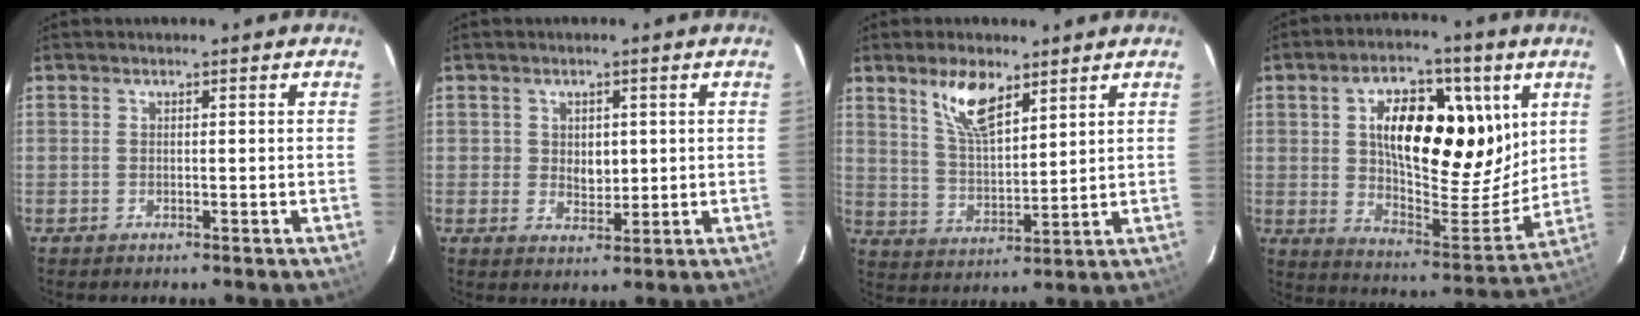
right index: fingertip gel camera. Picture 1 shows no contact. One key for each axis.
{"total": 3.5, "fx": 0.5, "fy": 2.9, "fz": 1.9, "tx": -0.031, "ty": 0.001, "tz": 0.009}
{"total": 9.2, "fx": 5.8, "fy": 3.6, "fz": 6.2, "tx": -0.113, "ty": 0.004, "tz": 0.118}
{"total": 21.1, "fx": 6.7, "fy": 10.5, "fz": 17.0, "tx": -0.270, "ty": 0.007, "tz": 0.111}